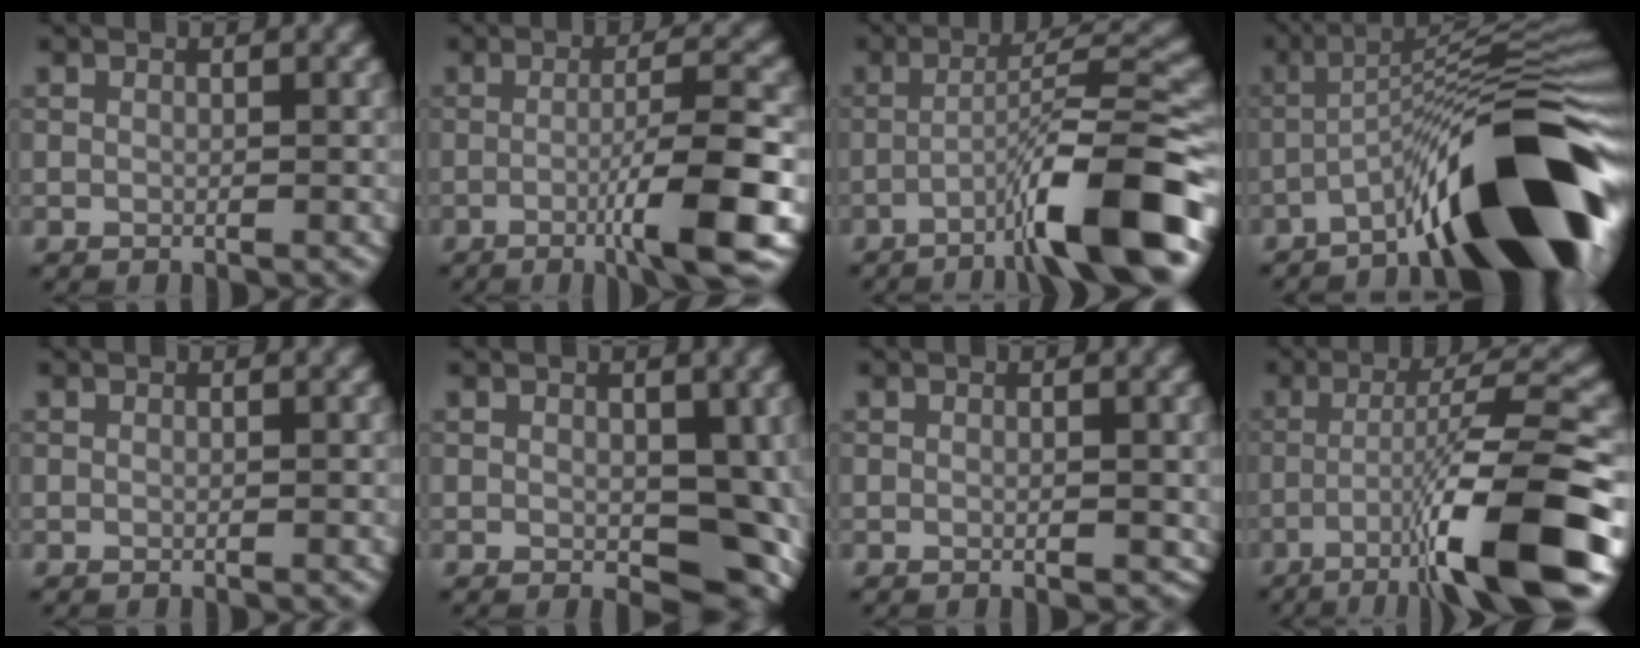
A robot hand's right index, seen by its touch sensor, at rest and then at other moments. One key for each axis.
{"total": 7.3, "fx": -2.4, "fy": 0.8, "fz": 6.8, "tx": -0.096, "ty": 0.012, "tz": -0.049}
{"total": 9.9, "fx": -5.0, "fy": 1.1, "fz": 8.4, "tx": -0.118, "ty": 0.023, "tz": -0.085}
{"total": 14.2, "fx": -7.7, "fy": 2.5, "fz": 11.7, "tx": -0.164, "ty": 0.023, "tz": -0.122}
{"total": 0.0}
{"total": 6.3, "fx": -0.2, "fy": 3.9, "fz": 5.0, "tx": -0.063, "ty": -0.010, "tz": 0.000}
{"total": 1.0, "fx": -0.1, "fy": 0.5, "fz": 0.9, "tx": -0.008, "ty": -0.002, "tz": 0.001}
{"total": 11.9, "fx": -5.4, "fy": 1.5, "fz": 10.5, "tx": -0.154, "ty": 0.018, "tz": -0.085}